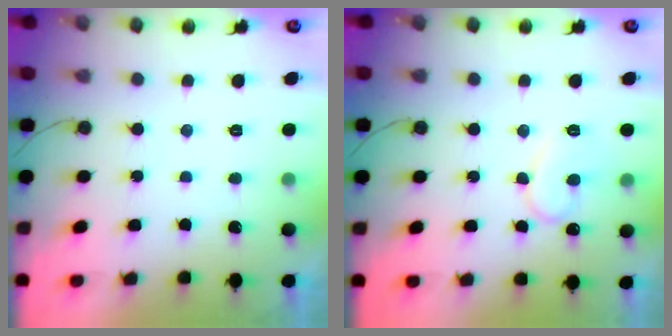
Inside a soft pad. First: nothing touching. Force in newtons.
{"total": 10.6, "press": 10.5, "slide": 0.9}